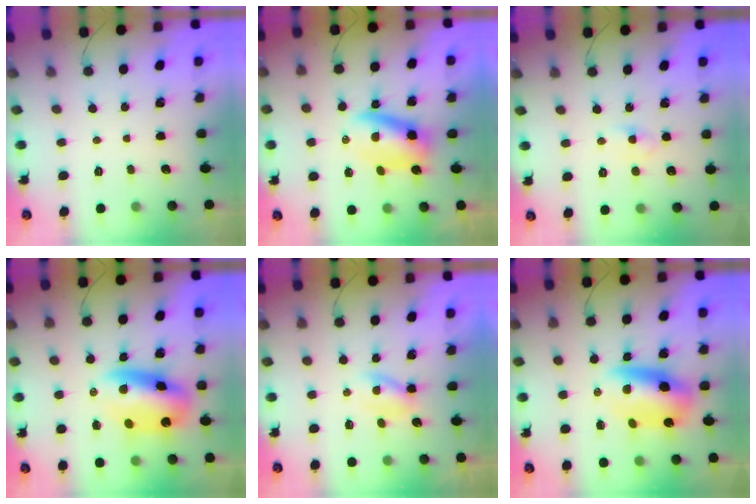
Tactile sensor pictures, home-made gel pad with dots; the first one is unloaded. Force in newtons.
{"total": 6.3, "press": 6.2, "slide": 1.0}
{"total": 3.2, "press": 2.9, "slide": 1.2}
{"total": 12.4, "press": 11.9, "slide": 3.2}
{"total": 3.0, "press": 2.7, "slide": 1.3}
{"total": 10.0, "press": 9.7, "slide": 2.3}